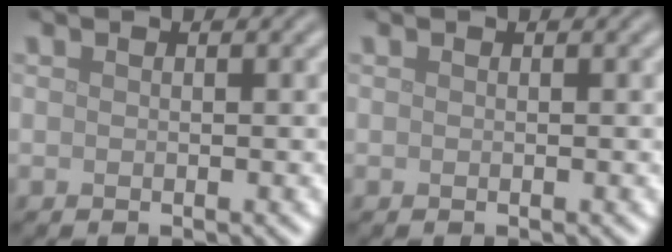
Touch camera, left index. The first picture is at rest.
{"total": 0.0}